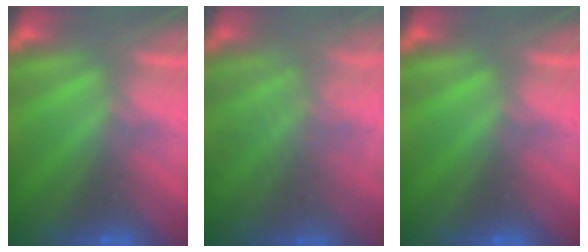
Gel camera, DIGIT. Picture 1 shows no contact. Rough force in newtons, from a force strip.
{"total": 13.2}
{"total": 0.0}